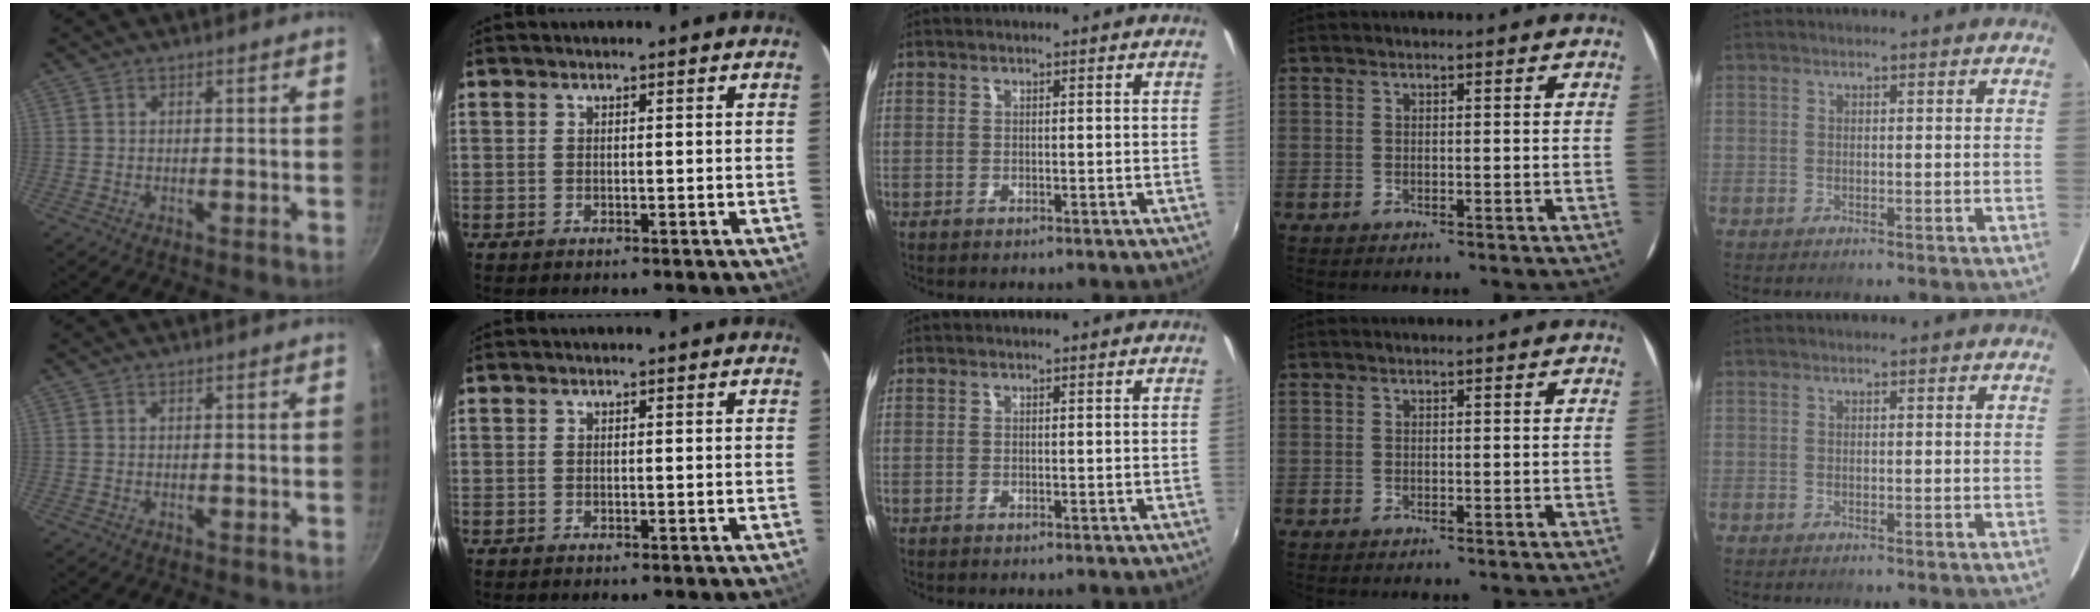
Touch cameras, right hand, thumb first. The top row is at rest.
{}